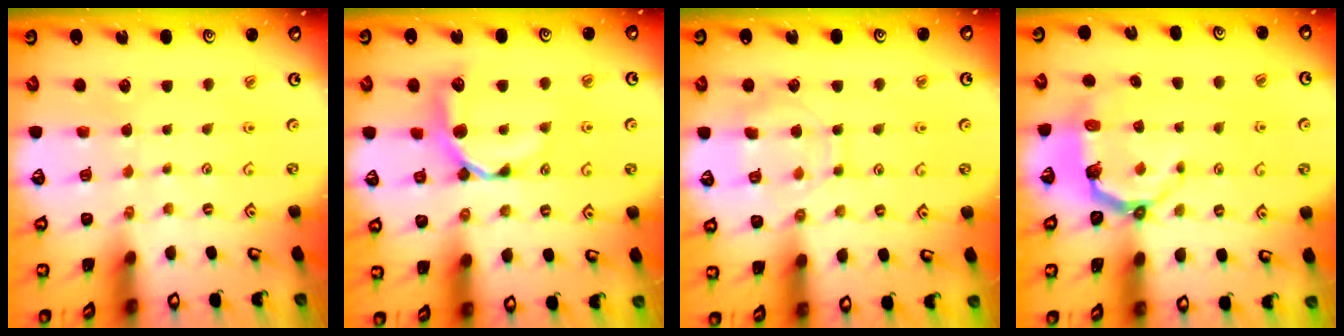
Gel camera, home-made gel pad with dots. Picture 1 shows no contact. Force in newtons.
{"total": 9.2, "press": 9.1, "slide": 0.9}
{"total": 10.2, "press": 10.1, "slide": 0.8}
{"total": 5.0, "press": 3.4, "slide": 3.6}